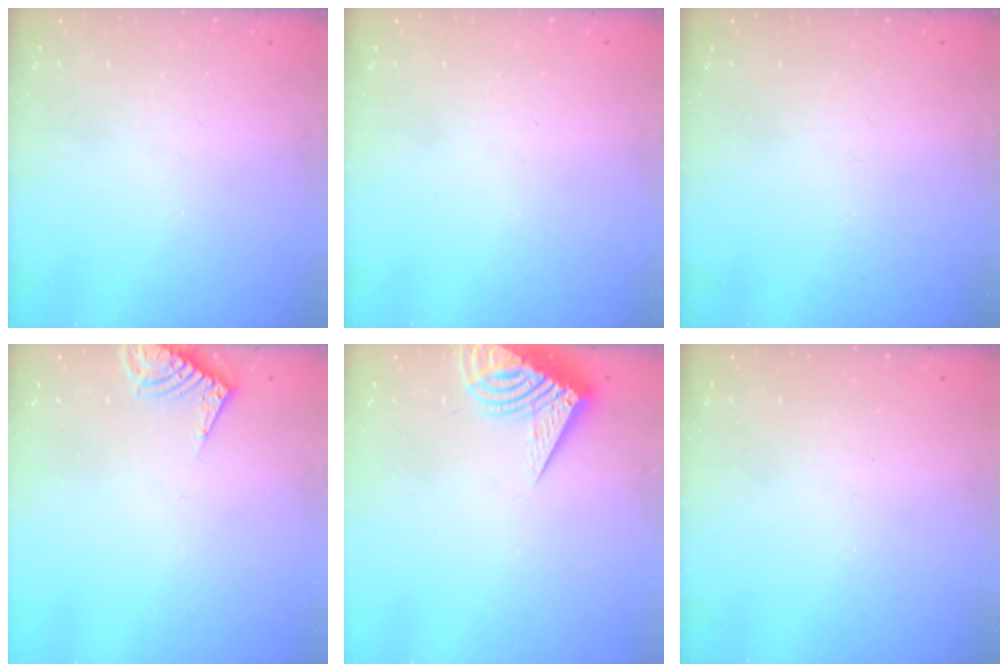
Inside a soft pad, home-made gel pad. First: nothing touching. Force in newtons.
{"total": 0.0}
{"total": 0.0}
{"total": 7.4, "press": 7.4, "slide": 0.4}
{"total": 13.2, "press": 13.1, "slide": 1.8}
{"total": 0.0}